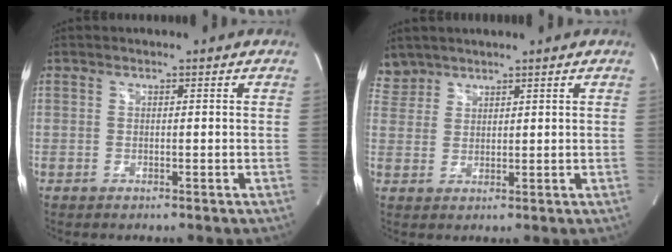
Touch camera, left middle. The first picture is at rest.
{"total": 3.4, "force": [3.0, 1.4, -0.5], "torque": [0.011, 0.011, 0.064]}